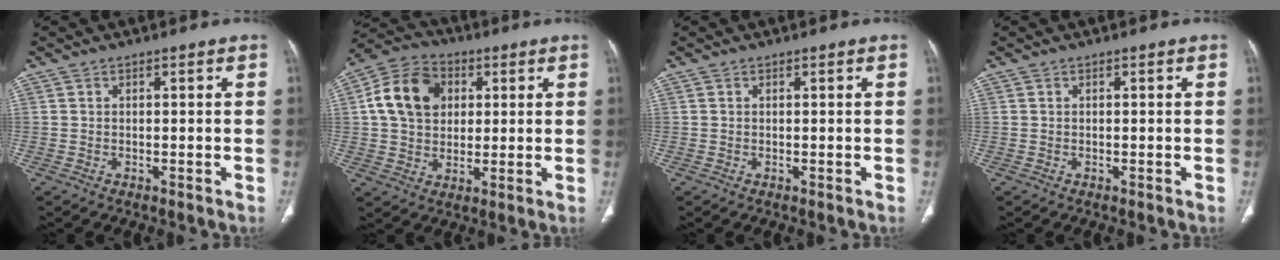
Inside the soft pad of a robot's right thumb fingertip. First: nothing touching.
{"total": 13.1, "force": [2.9, 10.1, 7.9], "torque": [-0.123, 0.009, 0.042]}
{"total": 0.0}
{"total": 0.0}